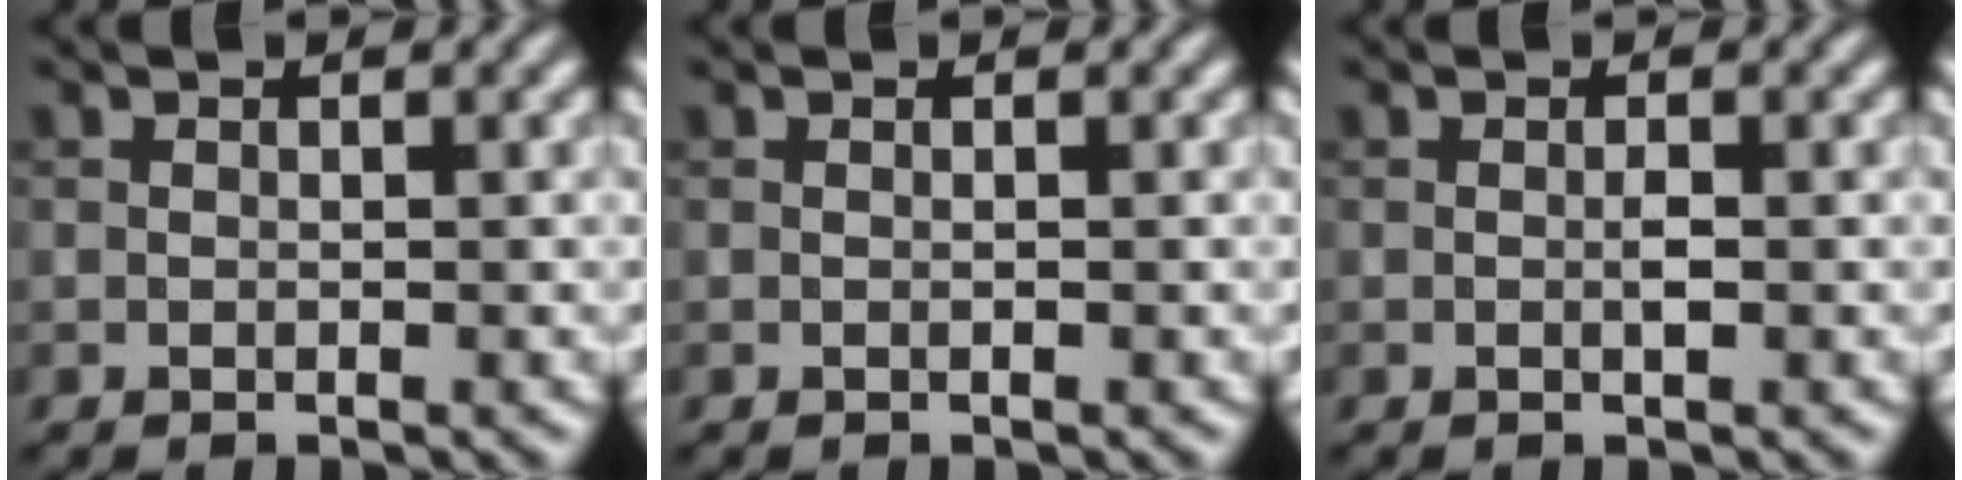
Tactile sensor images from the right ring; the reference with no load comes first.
{"total": 0.0}
{"total": 0.8, "force": [0.0, 0.1, 0.7], "torque": [-0.015, 0.000, -0.001]}